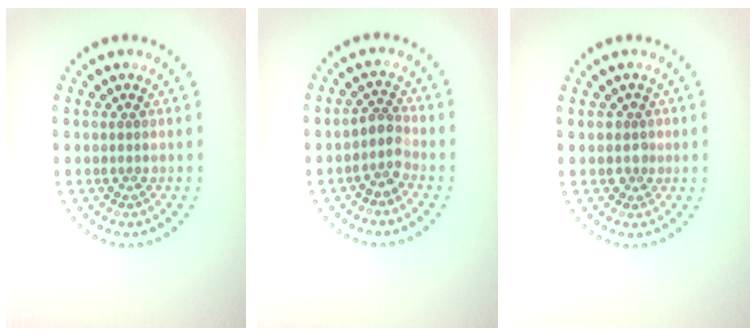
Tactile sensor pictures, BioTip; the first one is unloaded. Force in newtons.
{"total": 2.1, "press": 1.6, "slide": 1.4}
{"total": 1.5, "press": 1.1, "slide": 0.9}